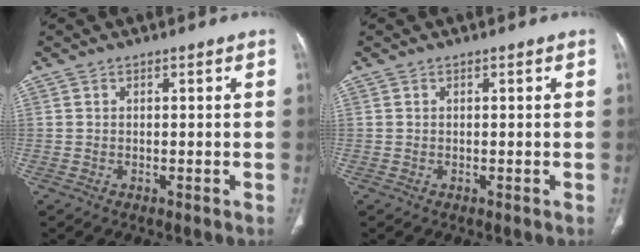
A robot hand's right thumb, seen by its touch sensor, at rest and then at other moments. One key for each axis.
{"total": 0.0}